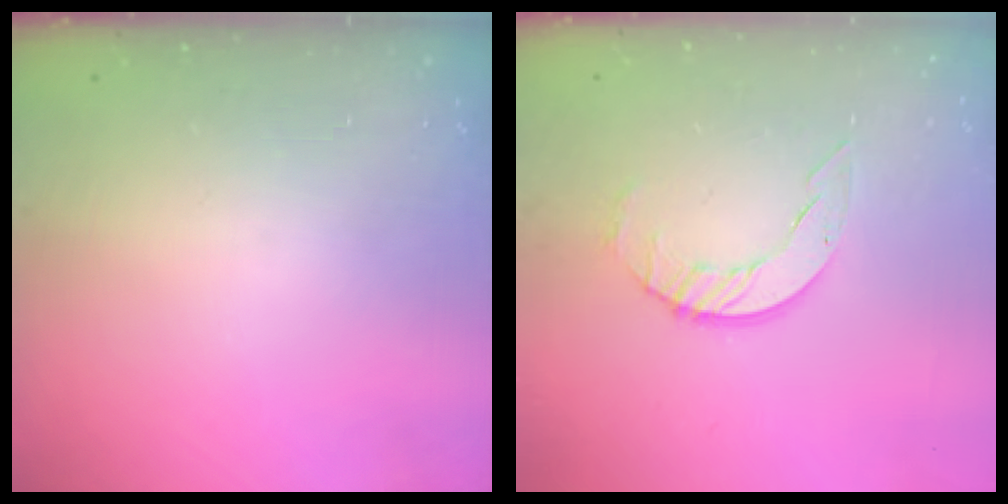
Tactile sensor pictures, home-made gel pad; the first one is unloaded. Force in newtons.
{"total": 4.9, "press": 4.9, "slide": 0.3}